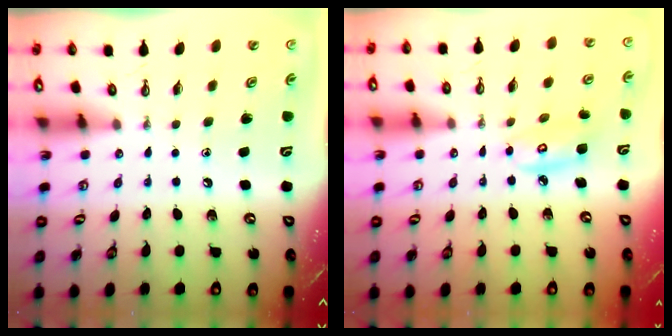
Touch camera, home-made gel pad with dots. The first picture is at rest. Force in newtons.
{"total": 5.9, "press": 5.9, "slide": 0.3}